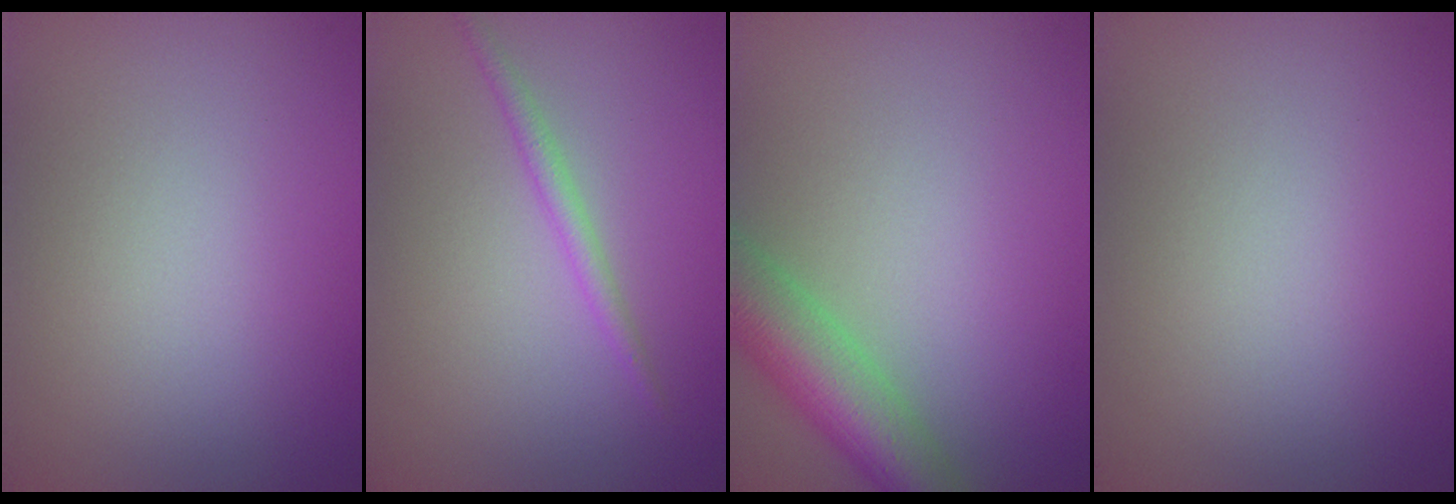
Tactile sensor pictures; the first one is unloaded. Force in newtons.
{"total": 1.4, "press": 1.4, "slide": 0.1}
{"total": 6.2, "press": 6.2, "slide": 0.4}
{"total": 0.0}